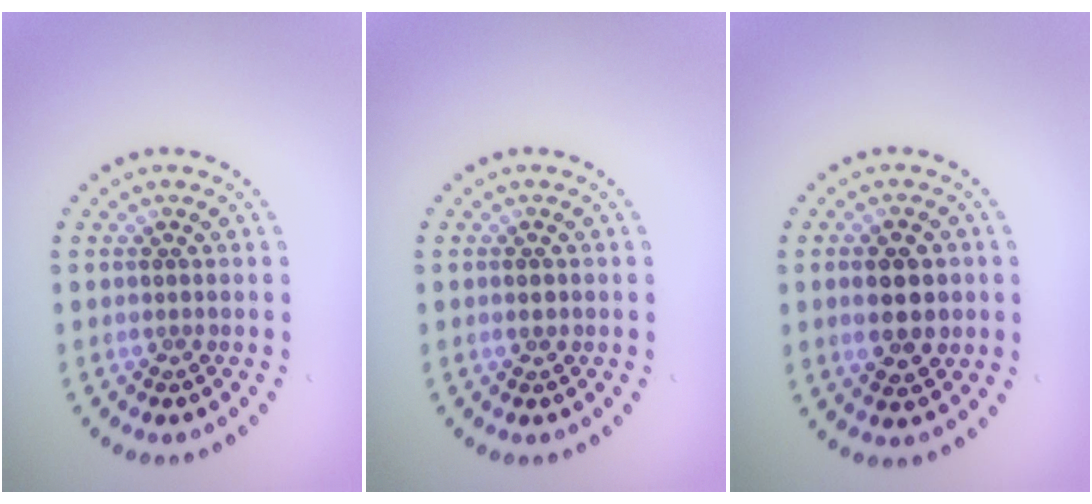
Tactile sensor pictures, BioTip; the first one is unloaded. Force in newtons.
{"total": 1.1, "press": 1.1, "slide": 0.1}
{"total": 4.5, "press": 4.5, "slide": 0.2}